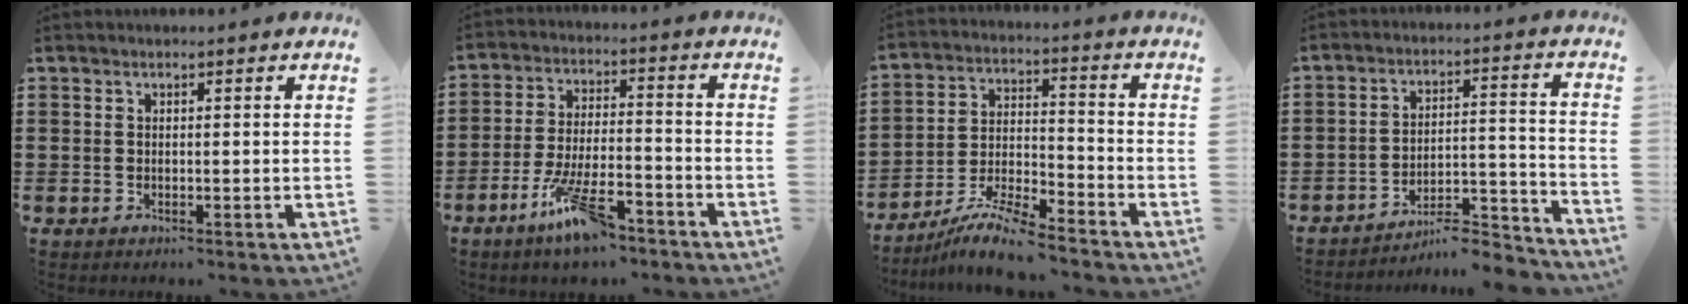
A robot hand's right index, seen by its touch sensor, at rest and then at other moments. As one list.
[{"total": 10.4, "force": [-6.7, 2.6, 7.5], "torque": [-0.153, 0.006, -0.126]}, {"total": 7.9, "force": [-7.3, 0.6, 3.1], "torque": [-0.068, 0.002, -0.144]}, {"total": 6.7, "force": [-6.3, 1.0, 2.1], "torque": [-0.030, 0.006, -0.121]}]